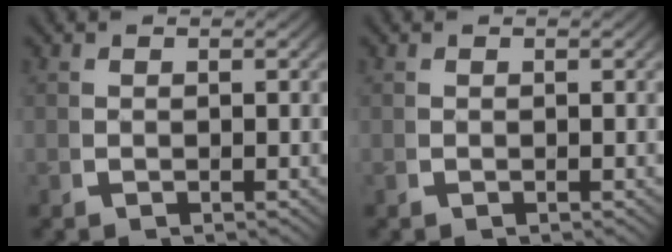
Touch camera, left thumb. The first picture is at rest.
{"total": 0.0}